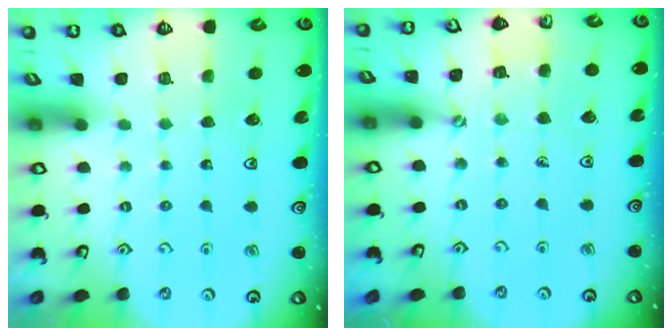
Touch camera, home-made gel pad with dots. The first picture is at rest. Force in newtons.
{"total": 2.7, "press": 2.7, "slide": 0.4}